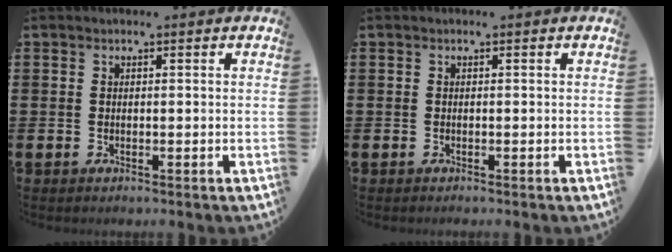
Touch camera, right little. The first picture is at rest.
{"total": 0.0}